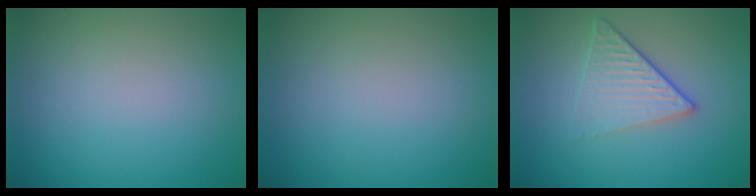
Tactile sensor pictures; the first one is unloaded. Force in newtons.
{"total": 0.0}
{"total": 3.7, "press": 2.7, "slide": 2.6}